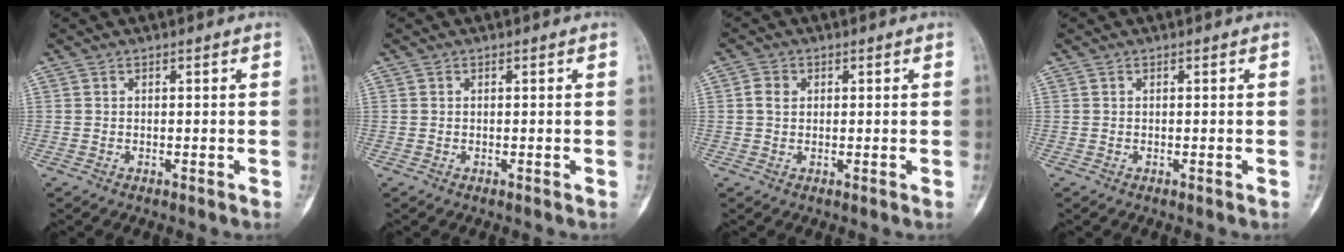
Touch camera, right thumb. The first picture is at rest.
{"total": 0.0}
{"total": 2.4, "force": [0.5, 1.9, 1.4], "torque": [-0.023, 0.003, 0.007]}
{"total": 0.0}